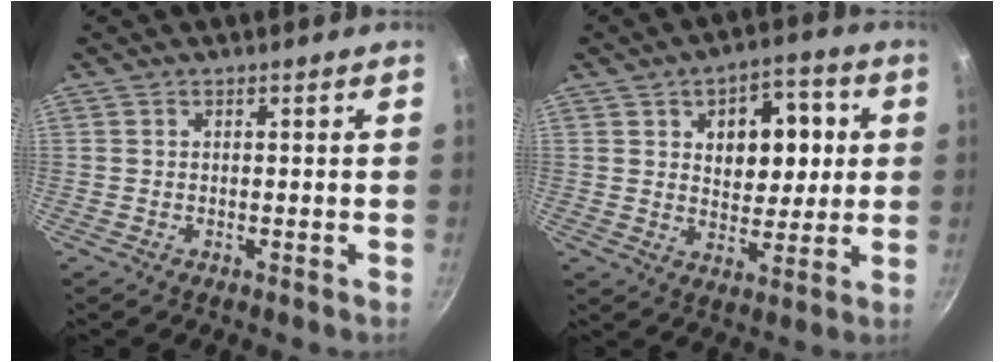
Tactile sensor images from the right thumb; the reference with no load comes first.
{"total": 12.5, "force": [2.8, 8.2, 9.0], "torque": [-0.073, -0.005, 0.040]}